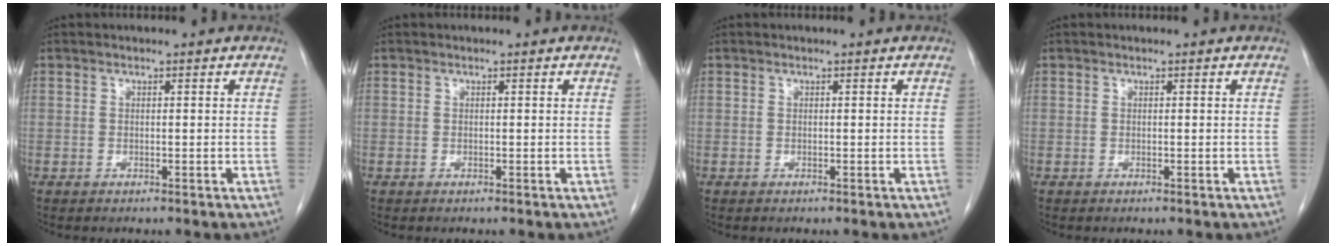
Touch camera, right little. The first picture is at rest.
{"total": 0.0}
{"total": 0.0}
{"total": 0.0}